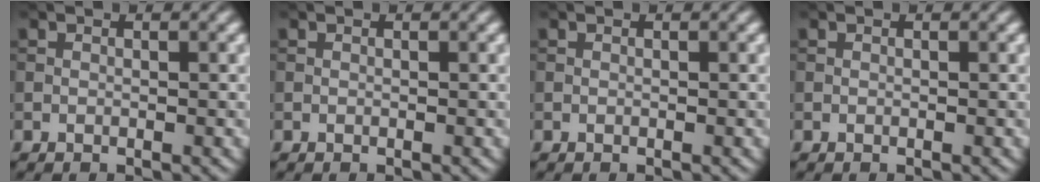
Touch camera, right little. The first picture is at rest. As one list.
[{"total": 0.0}, {"total": 0.0}, {"total": 0.0}]